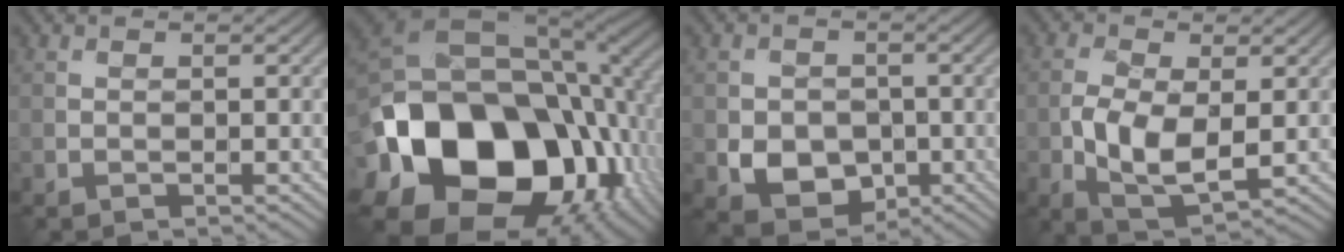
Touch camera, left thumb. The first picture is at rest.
{"total": 21.7, "force": [-4.8, 15.5, 14.4], "torque": [-0.314, -0.040, -0.065]}
{"total": 5.9, "force": [-1.6, 4.7, 3.1], "torque": [-0.065, -0.015, -0.029]}
{"total": 7.3, "force": [-0.8, 3.8, 6.2], "torque": [-0.139, -0.012, -0.010]}